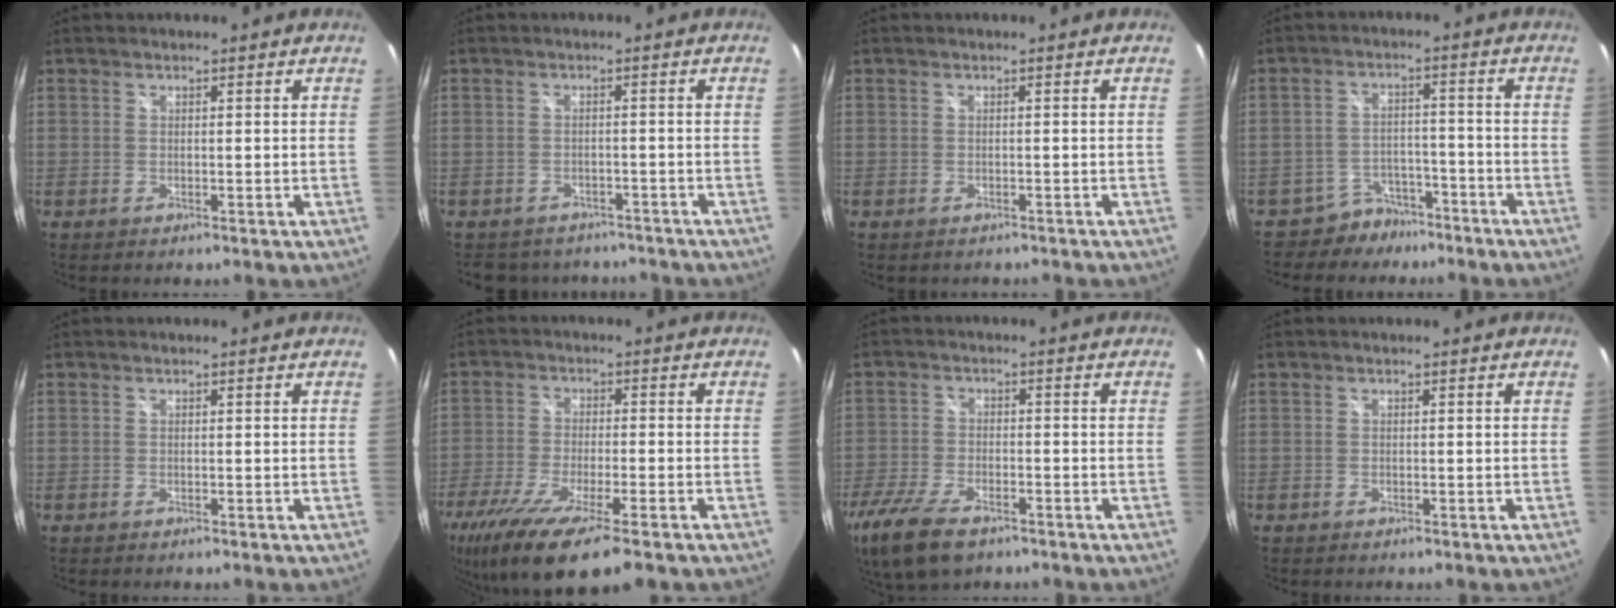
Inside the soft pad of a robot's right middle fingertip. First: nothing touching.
{"total": 8.3, "force": [-7.1, 3.8, 2.2], "torque": [-0.046, -0.001, -0.092]}
{"total": 0.9, "force": [-0.8, 0.3, 0.3], "torque": [-0.008, -0.004, -0.009]}
{"total": 6.3, "force": [-5.2, 3.6, 0.2], "torque": [-0.009, 0.020, -0.076]}
{"total": 0.0}
{"total": 15.4, "force": [-10.5, 2.6, 11.0], "torque": [-0.224, -0.063, -0.184]}
{"total": 12.8, "force": [-8.6, 5.6, 7.7], "torque": [-0.192, -0.040, -0.159]}
{"total": 0.0}